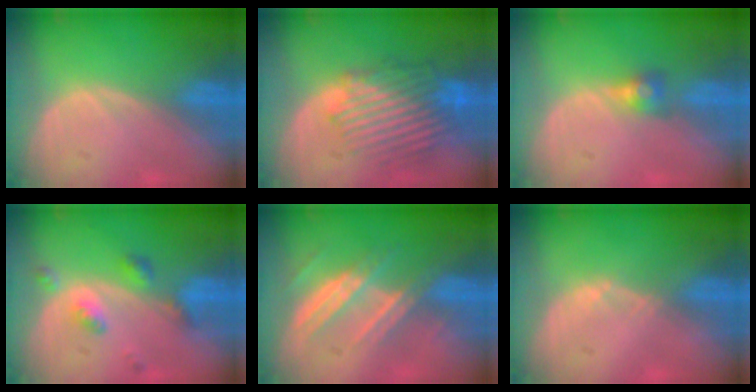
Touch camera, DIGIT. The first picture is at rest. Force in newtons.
{"total": 10.2, "press": 9.2, "slide": 4.3}
{"total": 2.8, "press": 2.5, "slide": 1.3}
{"total": 5.2, "press": 4.6, "slide": 2.6}
{"total": 7.5, "press": 6.7, "slide": 3.3}
{"total": 0.6, "press": 0.5, "slide": 0.2}